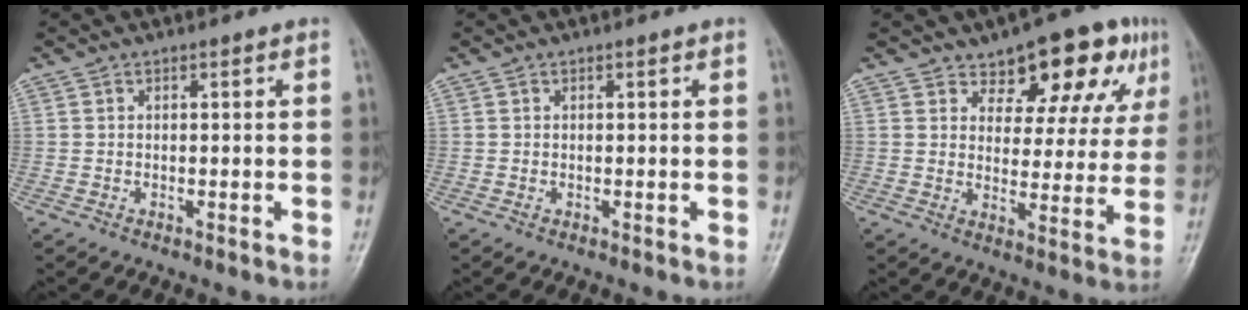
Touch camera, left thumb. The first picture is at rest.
{"total": 0.0}
{"total": 13.1, "force": [7.9, 6.6, 8.2], "torque": [-0.055, -0.030, 0.108]}